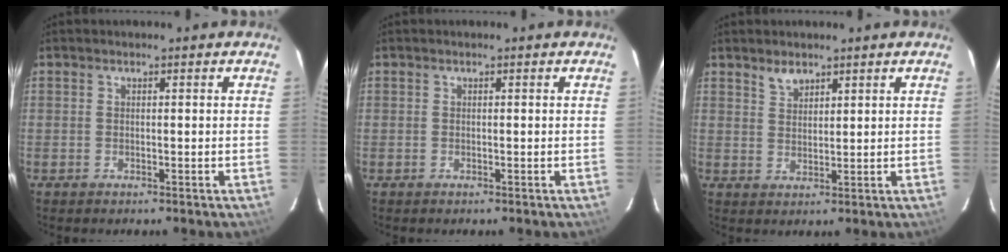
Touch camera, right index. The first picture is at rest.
{"total": 0.0}
{"total": 2.9, "force": [2.4, 1.4, 1.1], "torque": [-0.017, 0.003, 0.044]}